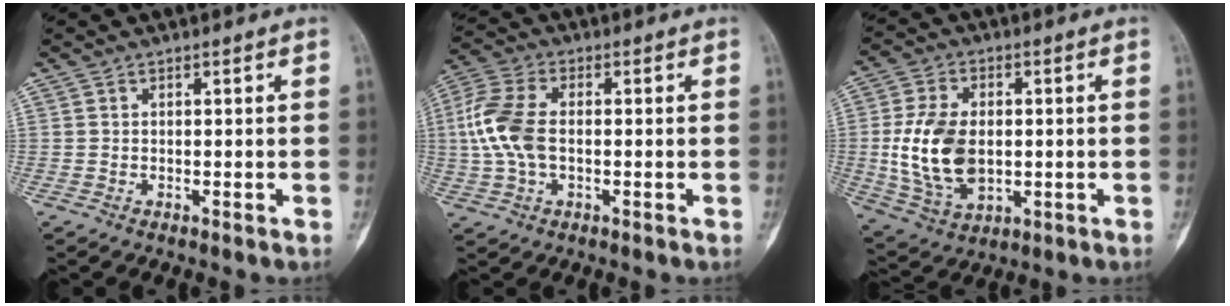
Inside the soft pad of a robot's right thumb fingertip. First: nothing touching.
{"total": 10.3, "force": [-0.1, 6.0, 8.3], "torque": [-0.195, 0.018, -0.007]}
{"total": 14.0, "force": [-0.4, 9.1, 10.7], "torque": [-0.198, -0.004, 0.005]}